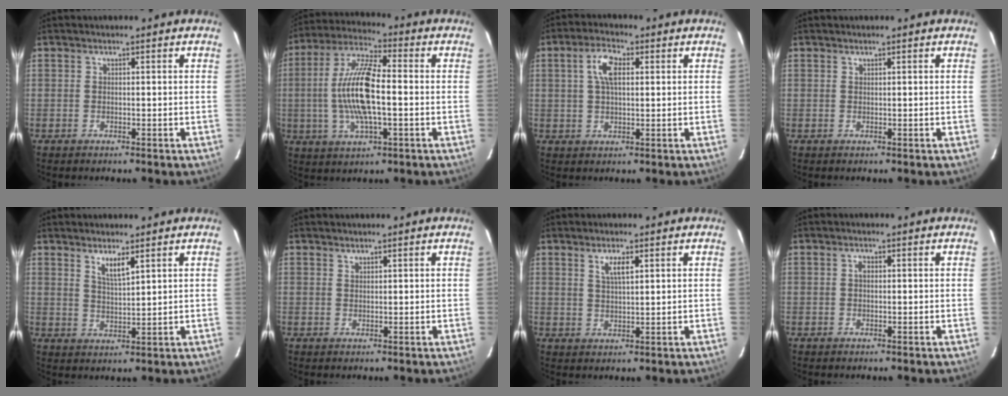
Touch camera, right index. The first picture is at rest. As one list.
[{"total": 14.1, "force": [-1.1, 4.1, 13.5], "torque": [-0.273, 0.007, -0.026]}, {"total": 5.7, "force": [1.5, 2.7, 4.8], "torque": [-0.089, 0.014, 0.029]}, {"total": 0.0}, {"total": 3.9, "force": [2.5, 0.8, 2.9], "torque": [-0.054, -0.005, 0.047]}, {"total": 0.7, "force": [0.7, 0.3, 0.1], "torque": [-0.002, 0.001, 0.014]}, {"total": 3.5, "force": [1.8, 0.9, 2.9], "torque": [-0.053, 0.002, 0.034]}, {"total": 1.0, "force": [0.1, 0.7, 0.7], "torque": [-0.012, 0.006, 0.001]}]